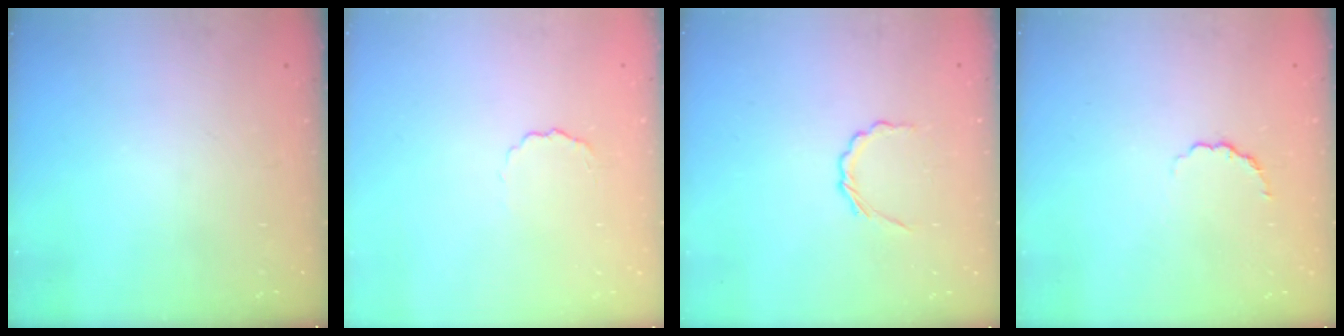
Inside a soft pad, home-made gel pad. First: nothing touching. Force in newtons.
{"total": 3.1, "press": 3.0, "slide": 0.8}
{"total": 2.6, "press": 2.4, "slide": 1.0}
{"total": 2.6, "press": 2.4, "slide": 1.0}